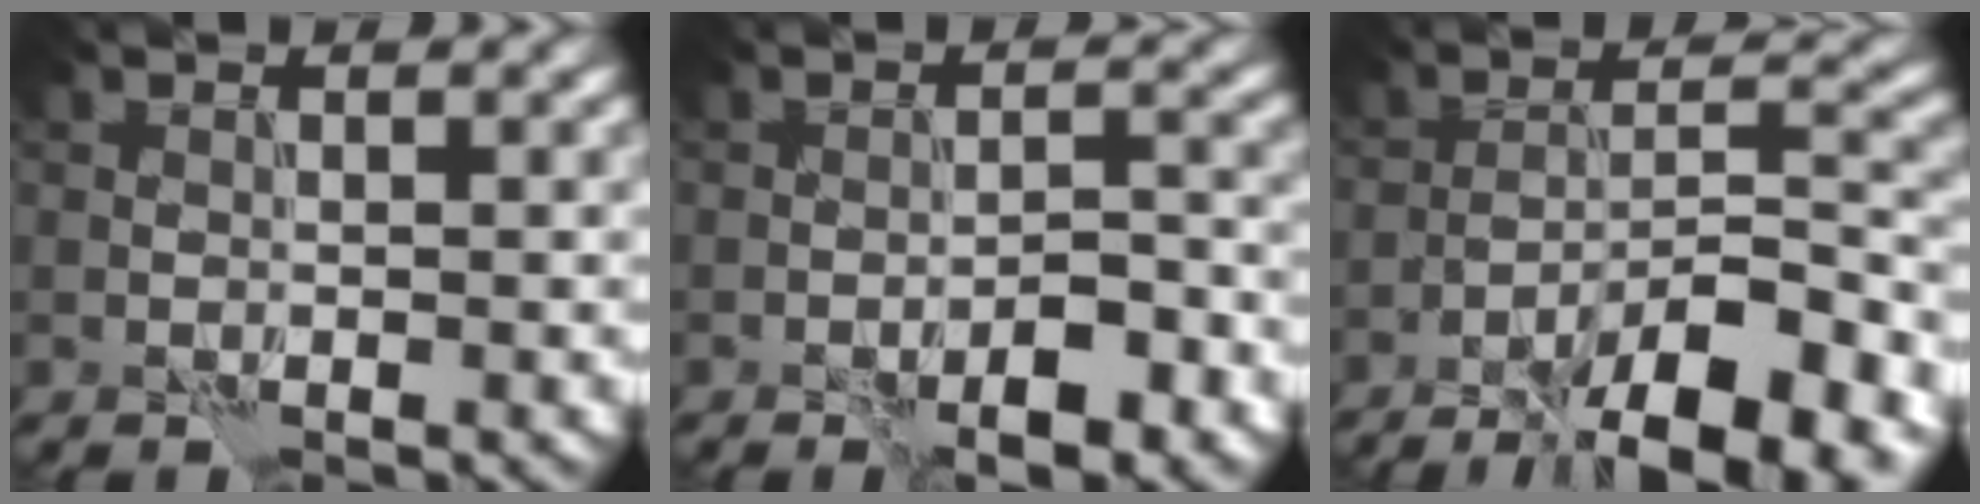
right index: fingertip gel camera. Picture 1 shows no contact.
{"total": 4.0, "force": [-2.4, 1.1, 3.0], "torque": [-0.044, 0.007, -0.036]}
{"total": 11.1, "force": [-7.7, 2.4, 7.7], "torque": [-0.113, 0.014, -0.120]}